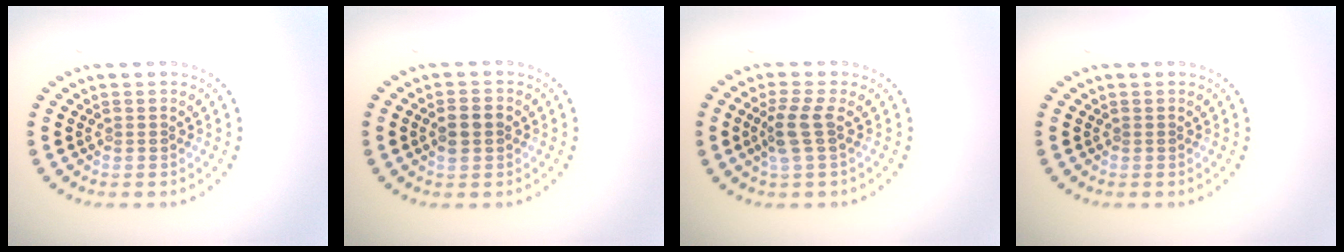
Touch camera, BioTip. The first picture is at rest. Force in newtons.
{"total": 2.0, "press": 2.0, "slide": 0.2}
{"total": 2.5, "press": 1.9, "slide": 1.6}
{"total": 0.0}